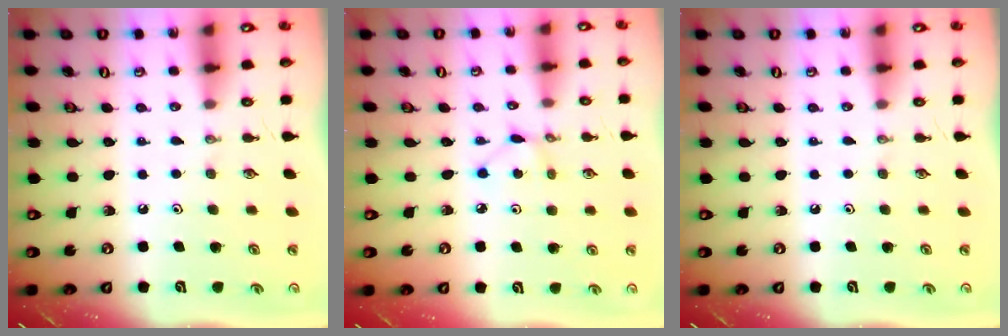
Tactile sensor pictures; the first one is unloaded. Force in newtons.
{"total": 2.4, "press": 2.4, "slide": 0.2}
{"total": 0.0}